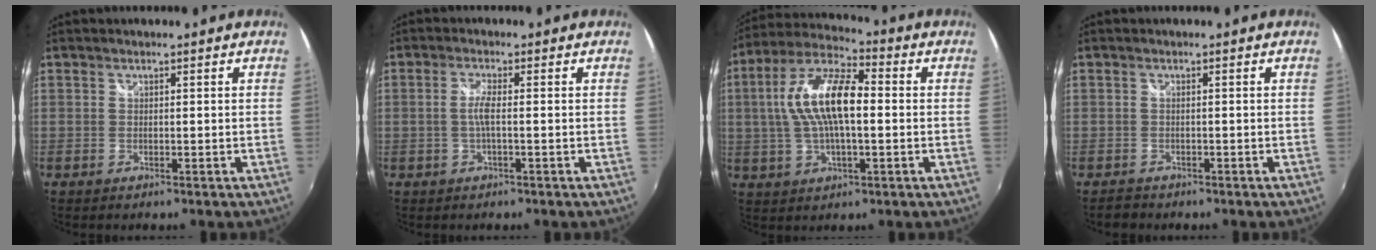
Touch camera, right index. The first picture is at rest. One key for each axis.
{"total": 2.6, "fx": -0.5, "fy": -0.1, "fz": 2.5, "tx": -0.052, "ty": 0.001, "tz": -0.010}
{"total": 14.4, "fx": 0.8, "fy": 5.5, "fz": 13.2, "tx": -0.259, "ty": 0.018, "tz": 0.008}
{"total": 1.7, "fx": -1.4, "fy": 0.9, "fz": 0.1, "tx": -0.006, "ty": 0.000, "tz": -0.023}